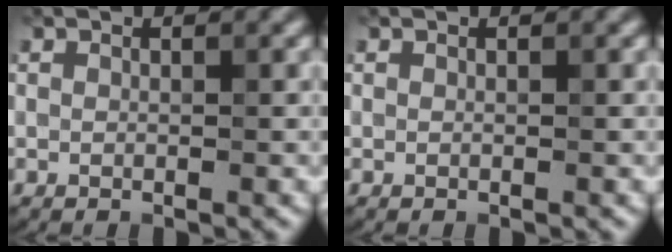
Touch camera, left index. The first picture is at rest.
{"total": 0.0}